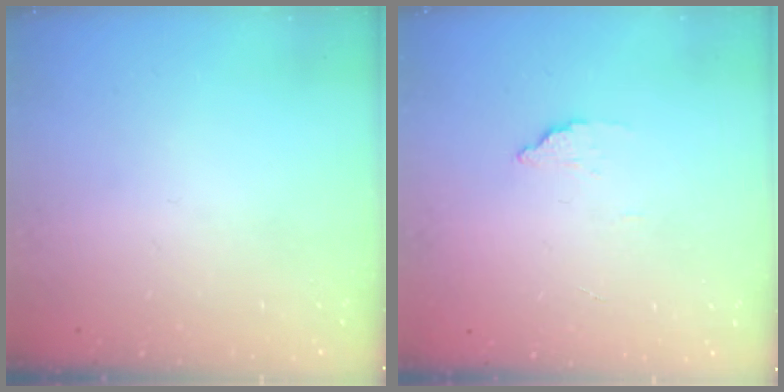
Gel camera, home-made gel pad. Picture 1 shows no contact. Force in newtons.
{"total": 2.2, "press": 2.2, "slide": 0.2}